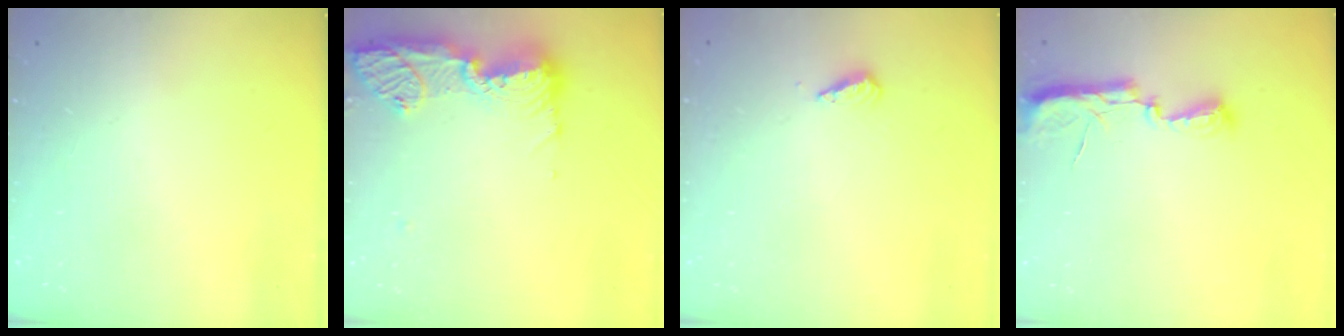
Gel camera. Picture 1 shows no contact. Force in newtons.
{"total": 17.6, "press": 16.5, "slide": 6.2}
{"total": 4.2, "press": 4.1, "slide": 1.0}
{"total": 8.8, "press": 8.2, "slide": 3.2}